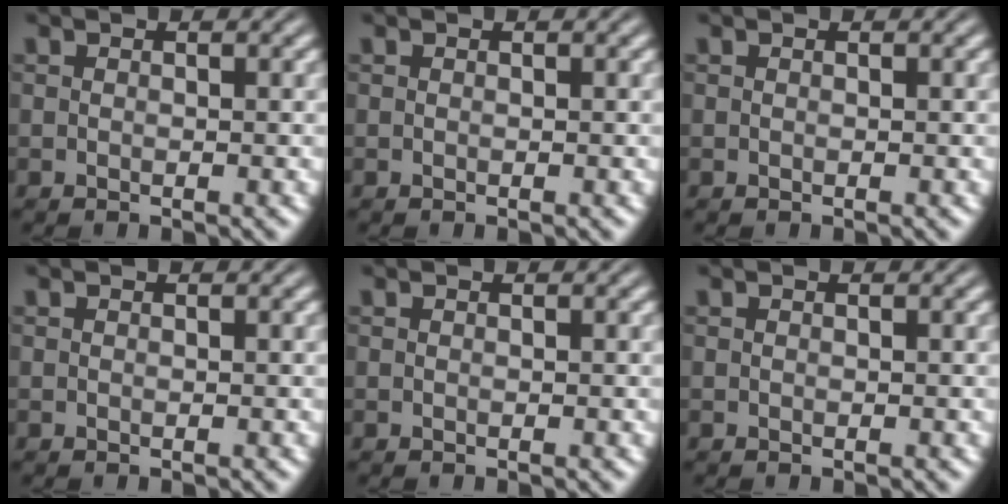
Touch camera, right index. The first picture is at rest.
{"total": 0.0}
{"total": 0.0}
{"total": 0.0}
{"total": 0.0}
{"total": 0.0}